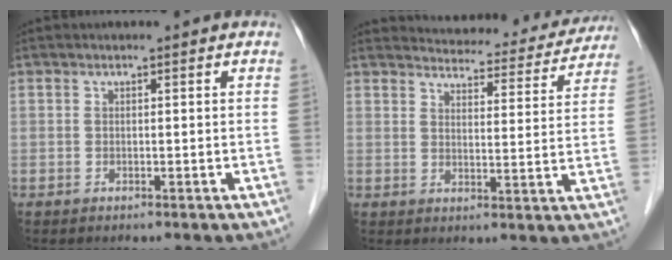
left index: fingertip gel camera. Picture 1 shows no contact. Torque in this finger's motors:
{"motor_torque": [0.30, -0.58, -0.03, -0.02]}